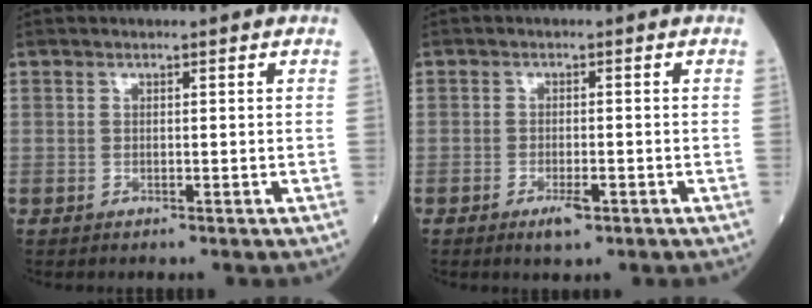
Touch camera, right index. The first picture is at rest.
{"total": 2.7, "force": [-1.5, 0.6, 2.2], "torque": [-0.037, -0.002, -0.022]}